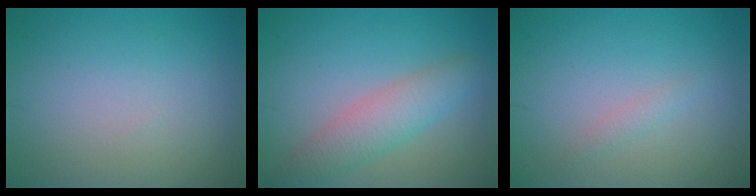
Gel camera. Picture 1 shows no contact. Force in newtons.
{"total": 4.0, "press": 4.0, "slide": 0.1}
{"total": 0.9, "press": 0.9, "slide": 0.1}